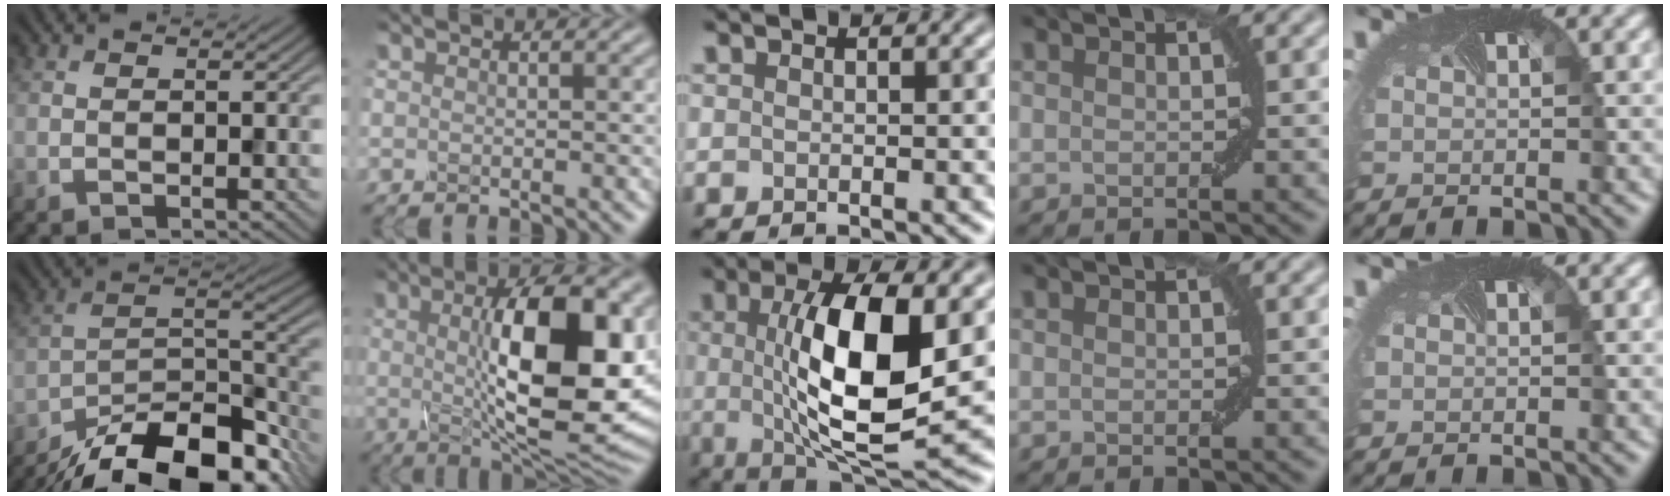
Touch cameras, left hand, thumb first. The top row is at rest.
{"thumb": {"total": 18.0, "force": [-14.4, 6.1, 9.0], "torque": [-0.177, -0.027, -0.213]}, "index": {"total": 14.0, "force": [0.9, 4.6, 13.2], "torque": [-0.177, 0.001, 0.011]}, "middle": {"total": 11.1, "force": [1.0, 3.6, 10.4], "torque": [-0.171, -0.004, 0.019]}}